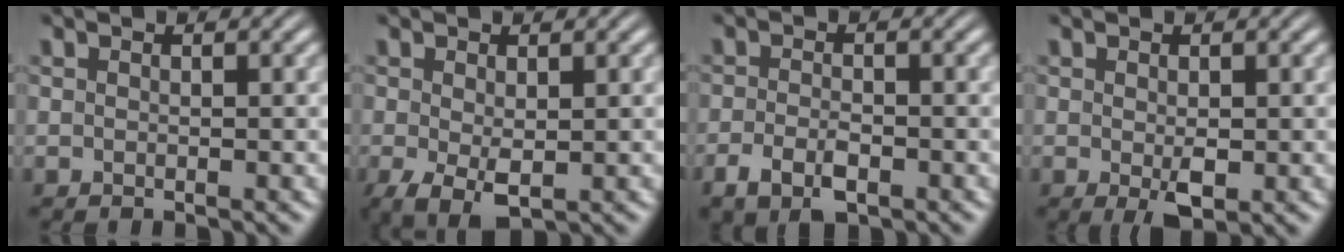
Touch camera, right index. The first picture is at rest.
{"total": 4.6, "force": [-2.1, 2.4, 3.3], "torque": [-0.068, -0.038, -0.013]}
{"total": 3.3, "force": [-2.0, 1.5, 2.1], "torque": [-0.040, -0.010, -0.032]}
{"total": 2.2, "force": [-0.7, 0.8, 1.9], "torque": [-0.035, -0.016, -0.005]}